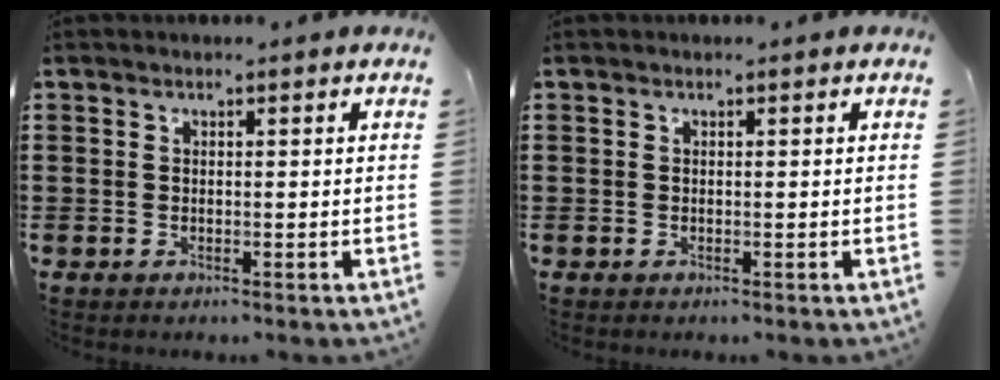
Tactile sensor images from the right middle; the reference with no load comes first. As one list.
[{"total": 0.0}]